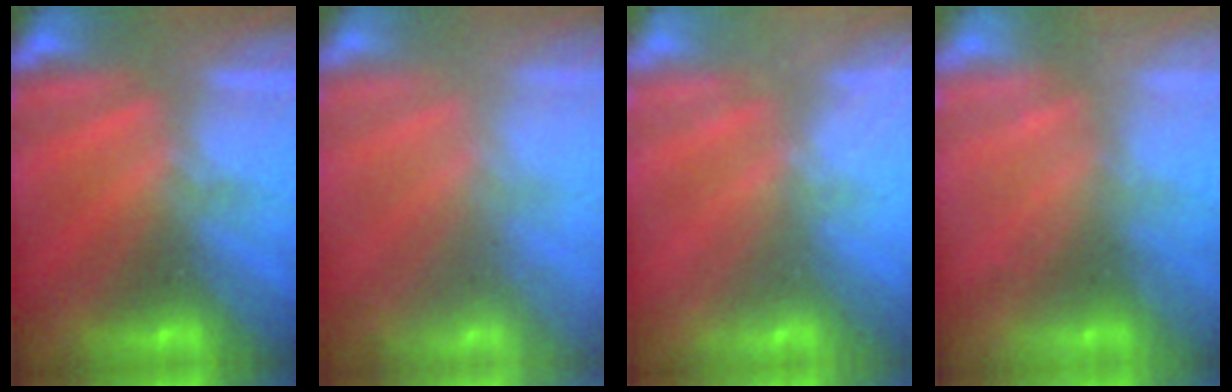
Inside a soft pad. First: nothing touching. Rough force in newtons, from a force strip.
{"total": 10.0}
{"total": 2.5}
{"total": 2.4}